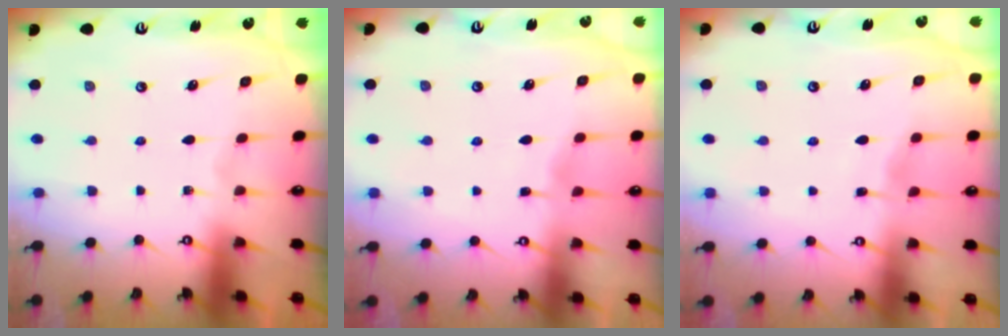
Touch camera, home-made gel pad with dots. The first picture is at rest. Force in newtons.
{"total": 2.8, "press": 2.8, "slide": 0.3}
{"total": 2.6, "press": 2.5, "slide": 0.4}